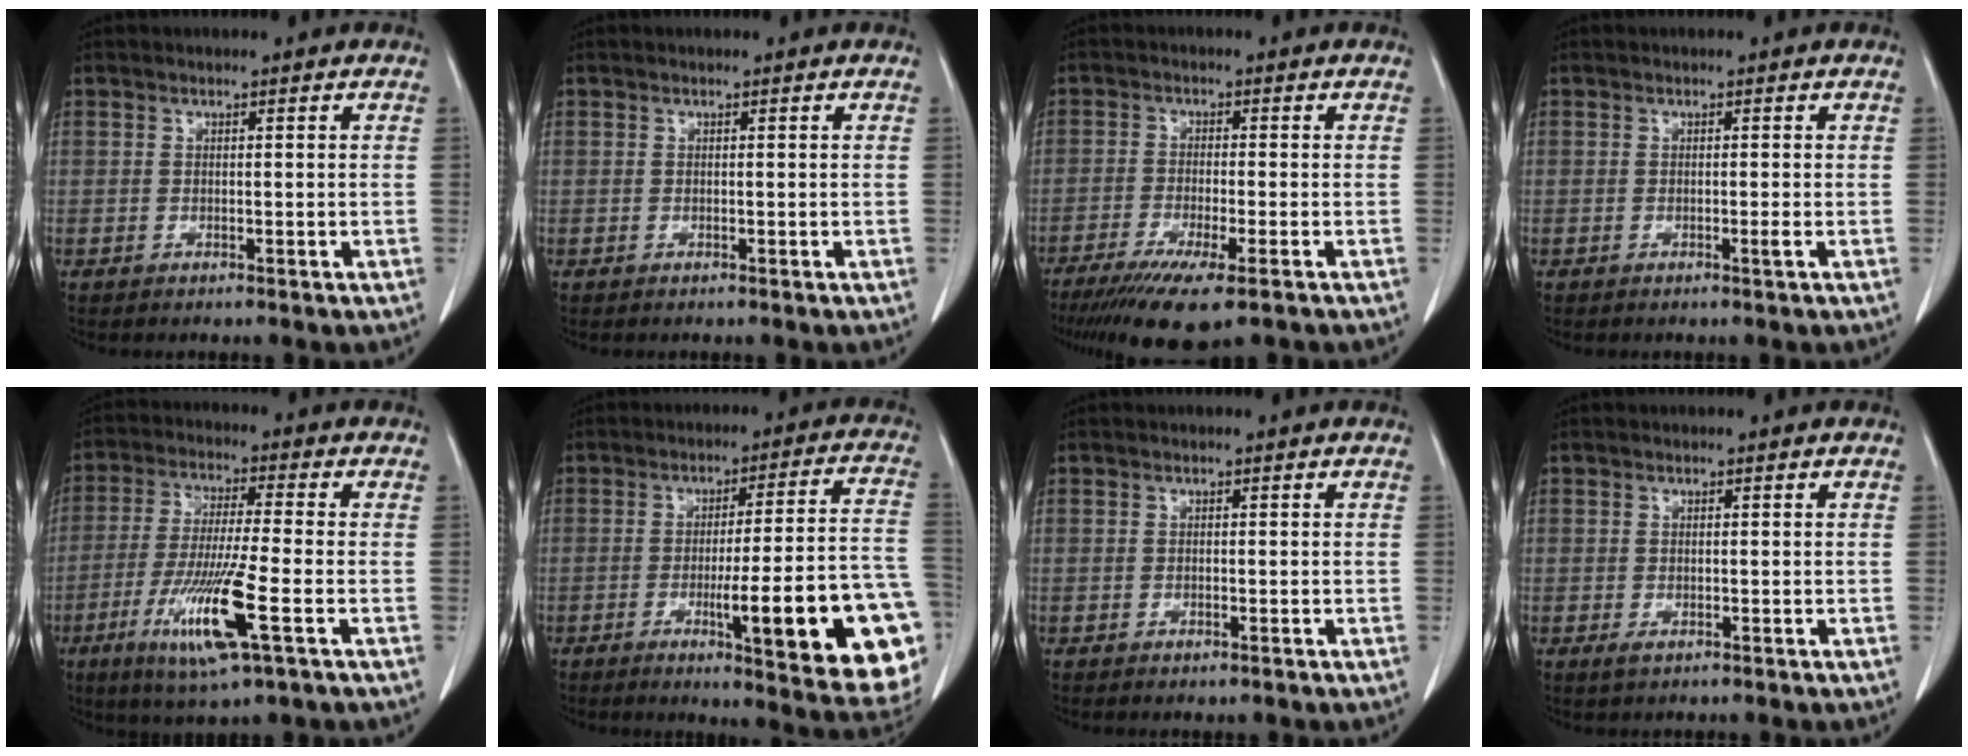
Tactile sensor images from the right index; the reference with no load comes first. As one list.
[{"total": 0.0}, {"total": 10.4, "force": [-7.1, 1.0, 7.5], "torque": [-0.121, -0.026, -0.110]}, {"total": 0.7, "force": [-0.3, -0.2, 0.7], "torque": [-0.009, -0.002, -0.005]}, {"total": 12.4, "force": [-4.7, 0.3, 11.4], "torque": [-0.227, -0.026, -0.086]}, {"total": 21.5, "force": [-6.8, 1.9, 20.3], "torque": [-0.173, 0.005, -0.080]}, {"total": 0.5, "force": [-0.3, 0.2, 0.4], "torque": [-0.007, -0.001, -0.002]}, {"total": 1.1, "force": [-0.5, 0.7, 0.7], "torque": [-0.011, 0.000, -0.003]}]